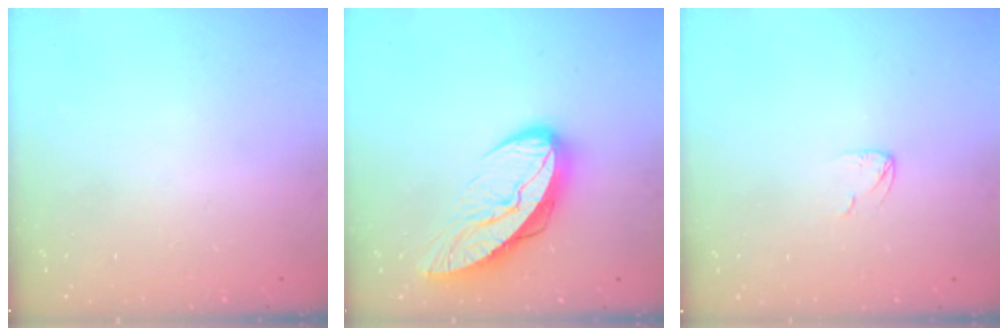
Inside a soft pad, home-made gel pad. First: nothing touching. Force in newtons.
{"total": 12.0, "press": 11.9, "slide": 1.1}
{"total": 2.9, "press": 2.9, "slide": 0.3}